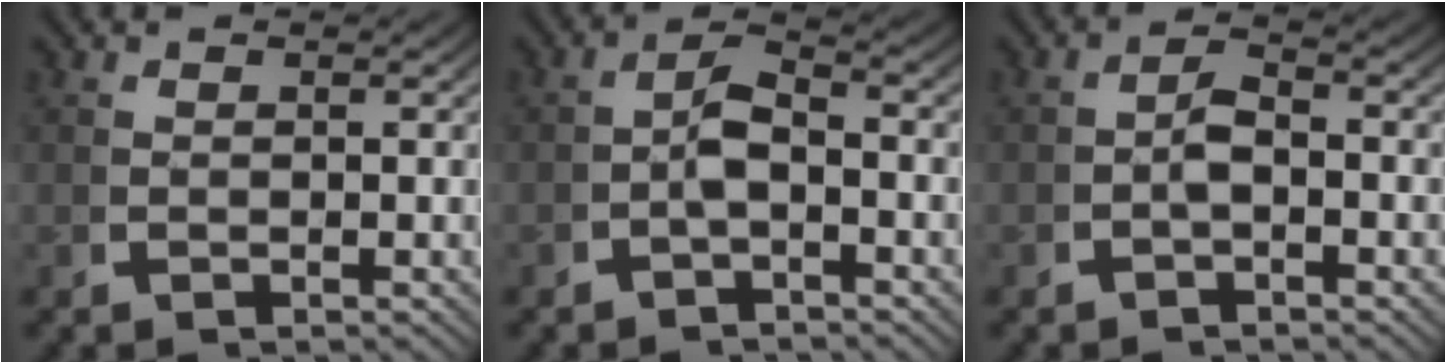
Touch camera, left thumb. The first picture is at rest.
{"total": 3.4, "force": [-1.1, 2.0, 2.5], "torque": [-0.047, -0.008, -0.021]}
{"total": 2.3, "force": [-1.0, 1.2, 1.6], "torque": [-0.029, -0.006, -0.019]}